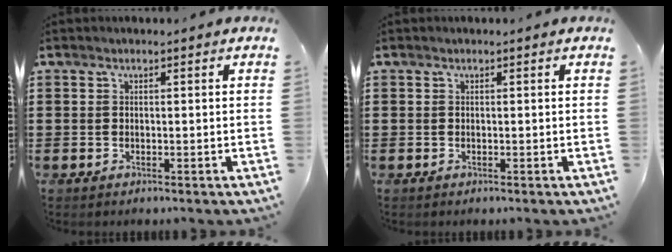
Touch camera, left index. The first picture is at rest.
{"total": 0.0}